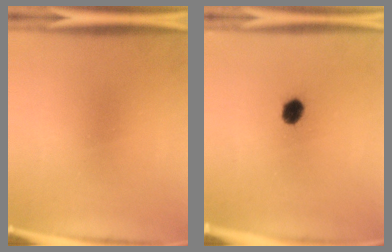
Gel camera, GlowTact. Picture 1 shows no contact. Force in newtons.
{"total": 3.4}